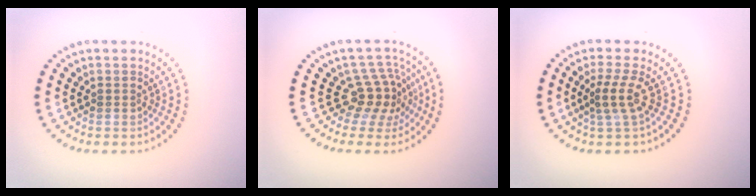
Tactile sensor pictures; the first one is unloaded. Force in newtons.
{"total": 3.5, "press": 2.6, "slide": 2.3}
{"total": 2.5, "press": 1.8, "slide": 1.8}